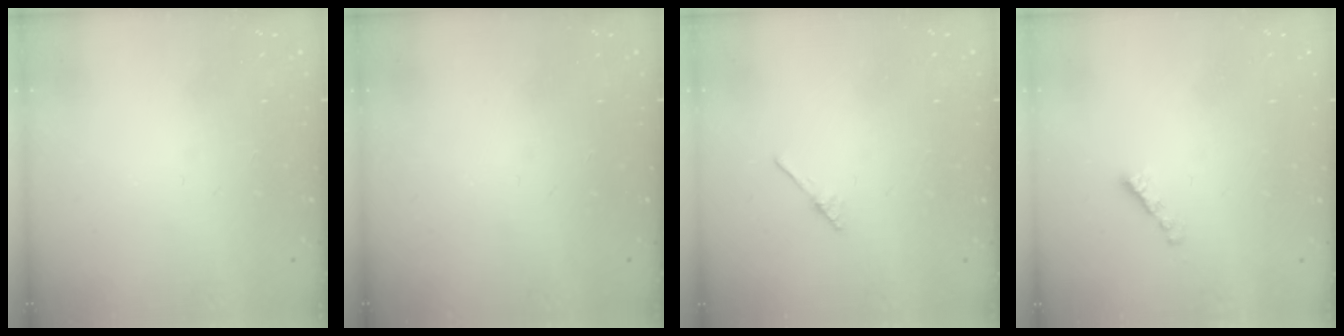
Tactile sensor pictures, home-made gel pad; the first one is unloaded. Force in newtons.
{"total": 0.0}
{"total": 1.9, "press": 1.8, "slide": 0.3}
{"total": 2.1, "press": 2.1, "slide": 0.3}